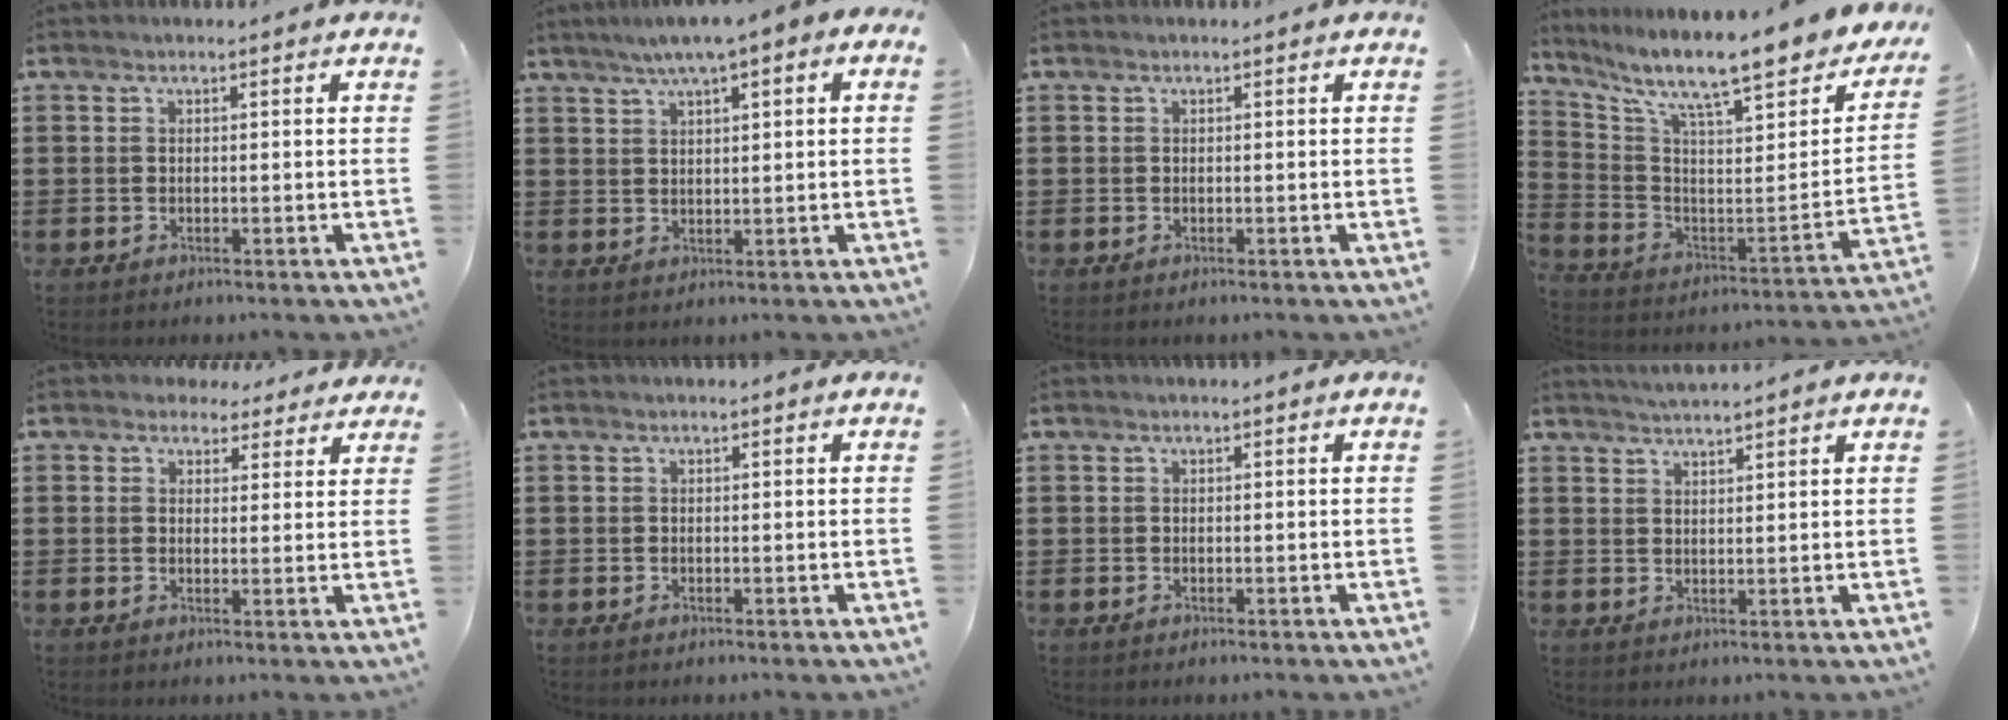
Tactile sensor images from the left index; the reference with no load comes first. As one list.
[{"total": 3.5, "force": [1.7, 0.6, 3.0], "torque": [-0.060, -0.002, 0.026]}, {"total": 0.0}, {"total": 10.3, "force": [8.1, 1.0, 6.3], "torque": [-0.134, -0.075, 0.122]}, {"total": 3.0, "force": [2.4, 1.6, 0.6], "torque": [-0.015, -0.001, 0.044]}, {"total": 0.0}, {"total": 0.0}, {"total": 2.1, "force": [2.1, -0.5, 0.2], "torque": [-0.008, -0.006, 0.039]}]